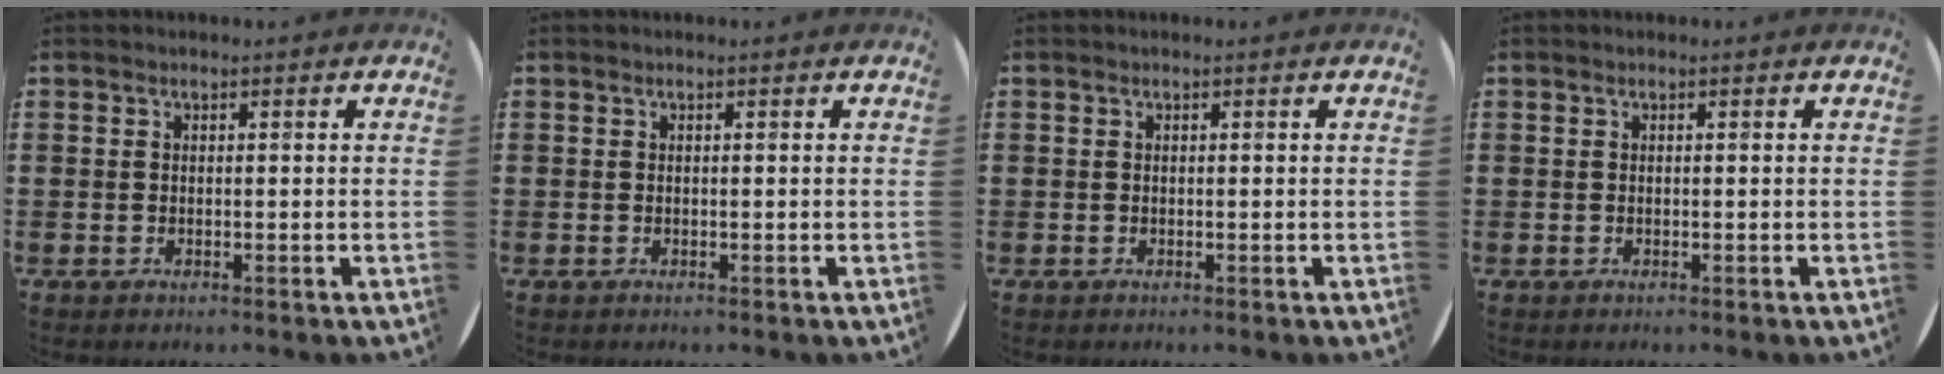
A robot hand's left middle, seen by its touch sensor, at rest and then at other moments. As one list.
[{"total": 0.0}, {"total": 0.0}, {"total": 0.0}]